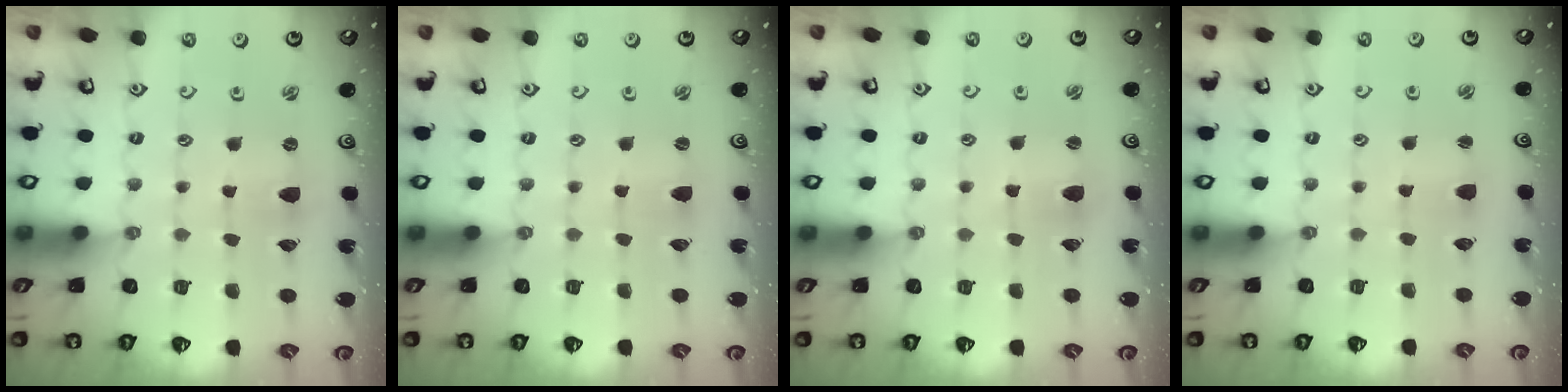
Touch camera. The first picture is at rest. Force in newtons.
{"total": 0.0}
{"total": 1.9, "press": 1.9, "slide": 0.3}
{"total": 1.0, "press": 1.0, "slide": 0.0}